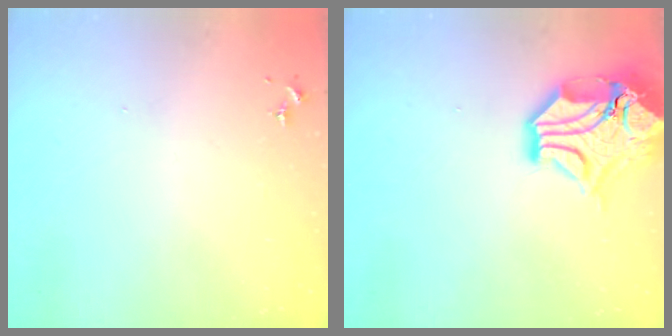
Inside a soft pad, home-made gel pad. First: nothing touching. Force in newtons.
{"total": 17.9, "press": 17.7, "slide": 2.6}